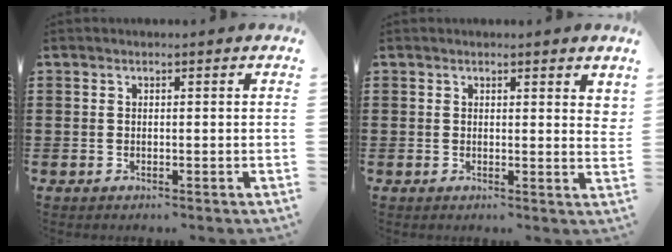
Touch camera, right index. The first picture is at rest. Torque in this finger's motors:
{"motor_torque": [-0.27, 0.24, 0.18, 0.01]}